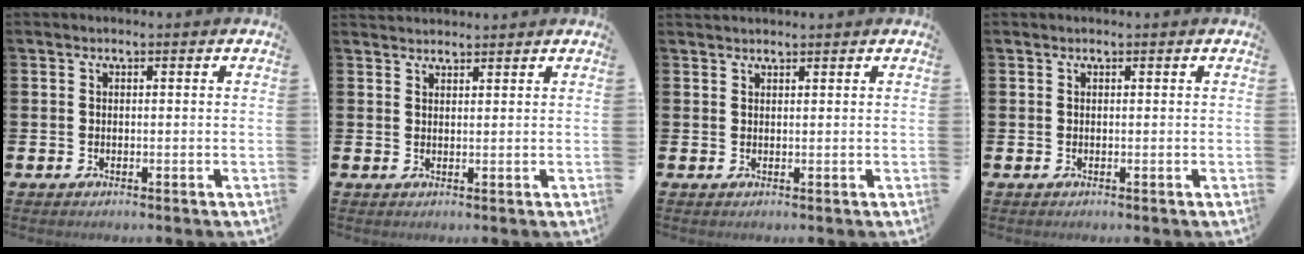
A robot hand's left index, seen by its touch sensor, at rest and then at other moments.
{"total": 2.0, "force": [1.9, 0.4, 0.0], "torque": [0.006, -0.008, 0.034]}
{"total": 1.1, "force": [1.1, 0.2, 0.1], "torque": [0.007, -0.003, 0.018]}
{"total": 0.0}